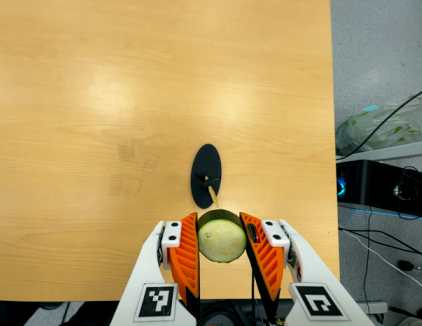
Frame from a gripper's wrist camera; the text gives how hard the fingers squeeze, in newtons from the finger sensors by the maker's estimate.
{"total": 12.0, "left": 12.5, "right": 11.6}